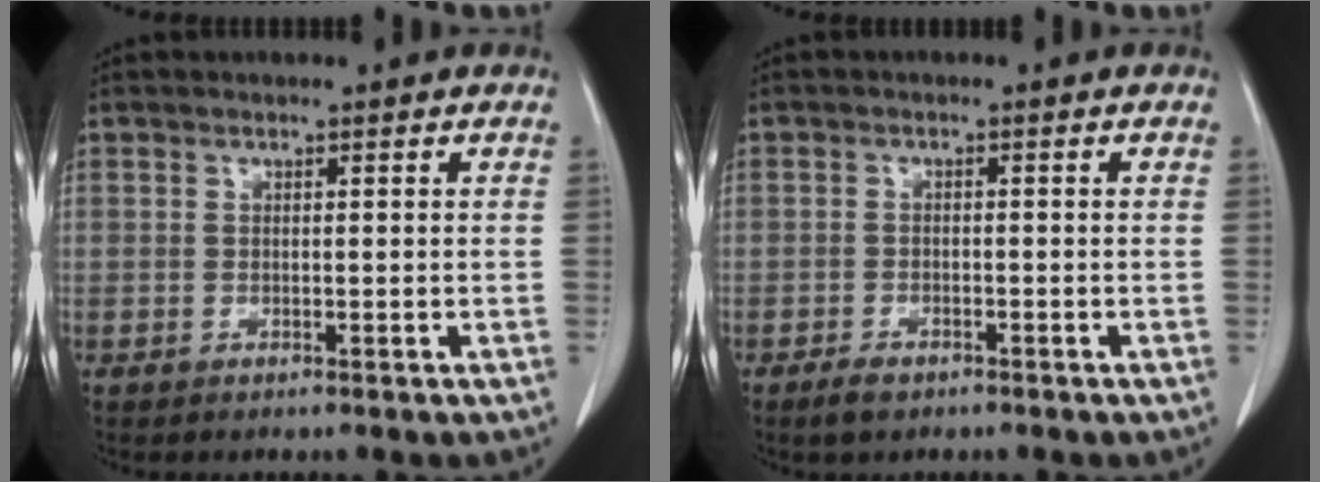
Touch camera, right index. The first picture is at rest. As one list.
[{"total": 2.3, "force": [-1.7, 1.0, 1.2], "torque": [-0.027, -0.003, -0.025]}]